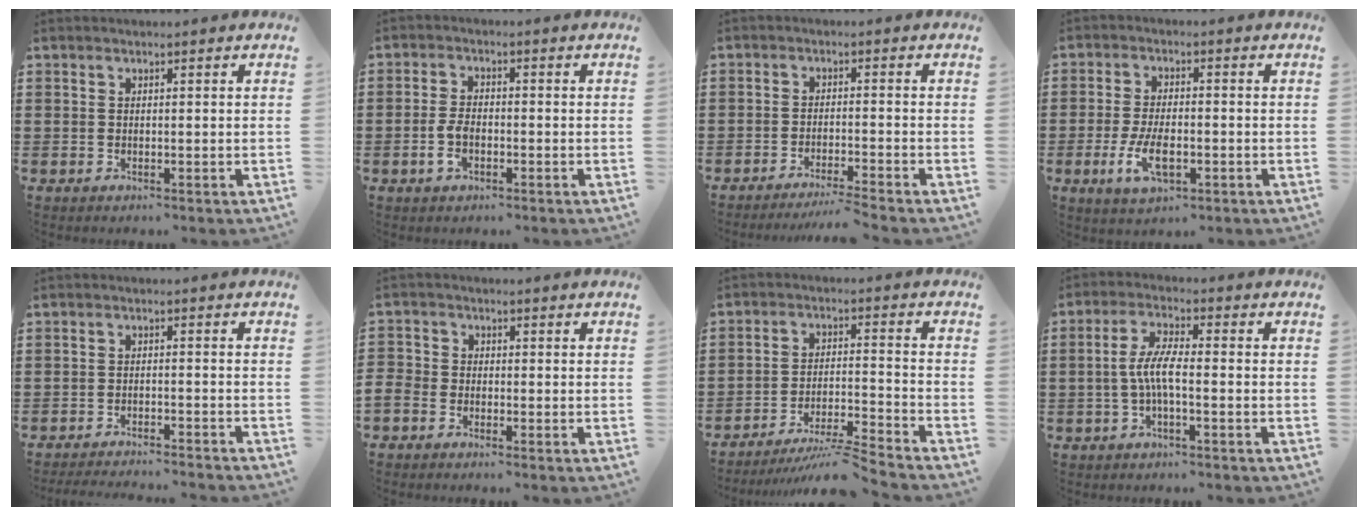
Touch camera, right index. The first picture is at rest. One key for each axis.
{"total": 3.6, "fx": -1.1, "fy": 1.9, "fz": 2.9, "tx": -0.074, "ty": -0.006, "tz": -0.025}
{"total": 3.0, "fx": -2.8, "fy": -0.7, "fz": 0.6, "tx": -0.012, "ty": -0.005, "tz": -0.058}
{"total": 6.2, "fx": -2.1, "fy": 2.8, "fz": 5.2, "tx": -0.113, "ty": -0.003, "tz": -0.041}
{"total": 2.7, "fx": -2.7, "fy": -0.4, "fz": 0.2, "tx": -0.006, "ty": -0.001, "tz": -0.058}
{"total": 2.2, "fx": -2.0, "fy": 1.1, "fz": 0.2, "tx": -0.016, "ty": 0.000, "tz": -0.045}
{"total": 6.7, "fx": -6.2, "fy": -0.2, "fz": 2.6, "tx": -0.046, "ty": -0.005, "tz": -0.118}
{"total": 5.4, "fx": -1.2, "fy": 1.3, "fz": 5.1, "tx": -0.119, "ty": -0.004, "tz": -0.032}